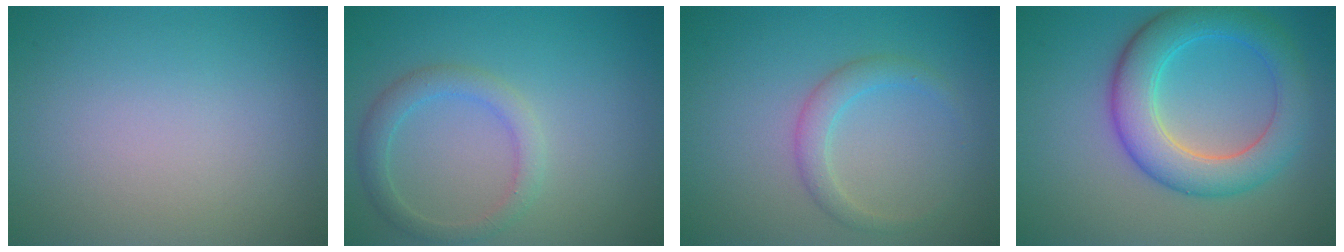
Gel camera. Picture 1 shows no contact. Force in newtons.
{"total": 2.5, "press": 2.5, "slide": 0.2}
{"total": 2.0, "press": 2.0, "slide": 0.2}
{"total": 6.6, "press": 6.6, "slide": 0.1}